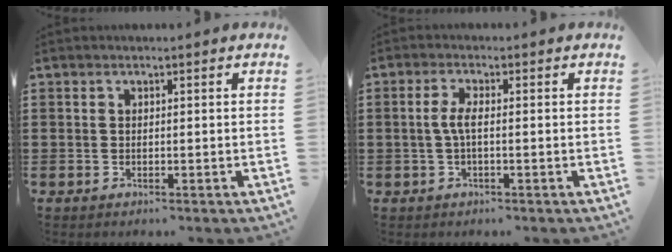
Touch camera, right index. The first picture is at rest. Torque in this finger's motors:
{"motor_torque": [0.46, -0.36, 0.30, 0.10]}